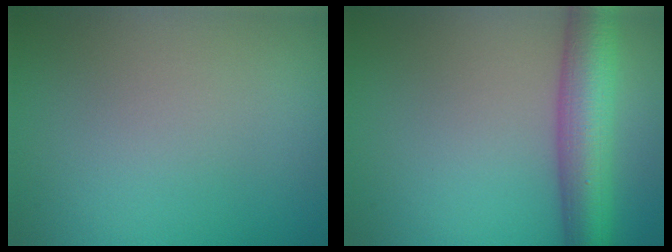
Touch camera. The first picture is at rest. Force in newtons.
{"total": 7.3, "press": 7.3, "slide": 0.2}